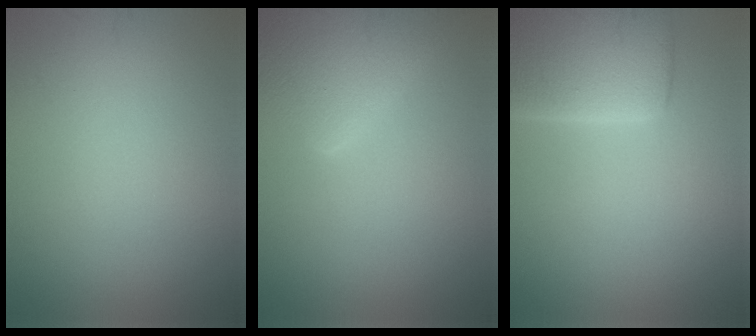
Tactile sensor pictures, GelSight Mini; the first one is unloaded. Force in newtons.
{"total": 6.0, "press": 6.0, "slide": 0.3}
{"total": 7.4, "press": 7.4, "slide": 0.5}